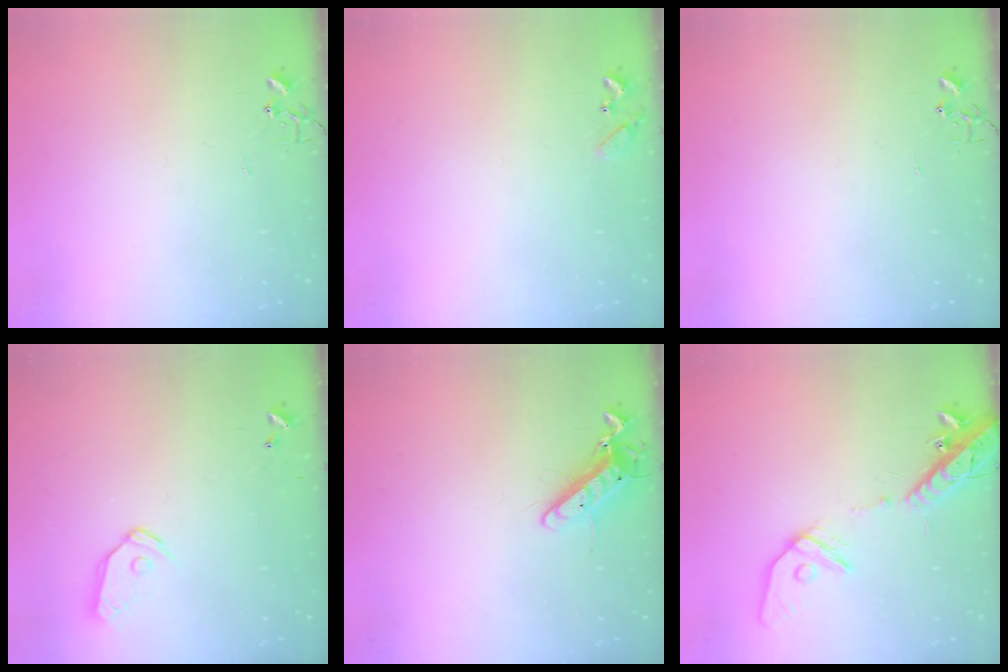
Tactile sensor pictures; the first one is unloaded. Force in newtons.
{"total": 7.0, "press": 7.0, "slide": 0.6}
{"total": 0.0}
{"total": 9.2, "press": 9.2, "slide": 1.0}
{"total": 12.1, "press": 12.0, "slide": 1.4}
{"total": 16.7, "press": 16.3, "slide": 3.5}